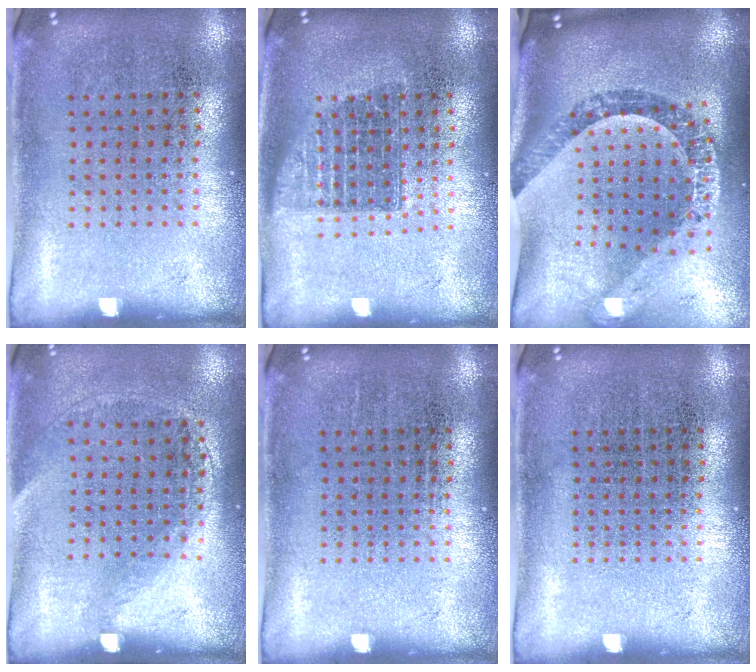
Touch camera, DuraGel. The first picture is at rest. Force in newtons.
{"total": 1.4, "press": 1.1, "slide": 0.8}
{"total": 2.5, "press": 2.1, "slide": 1.3}
{"total": 1.4, "press": 1.0, "slide": 1.0}
{"total": 0.0}
{"total": 0.0}